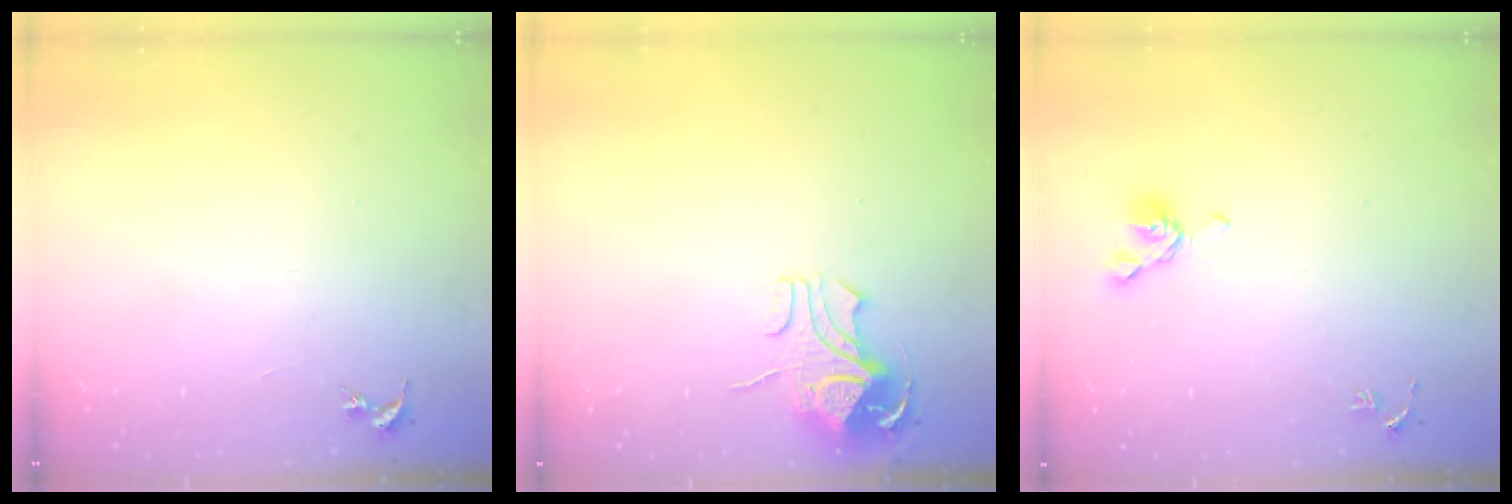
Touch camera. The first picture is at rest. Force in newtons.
{"total": 8.5, "press": 8.4, "slide": 0.8}
{"total": 7.2, "press": 7.1, "slide": 1.2}